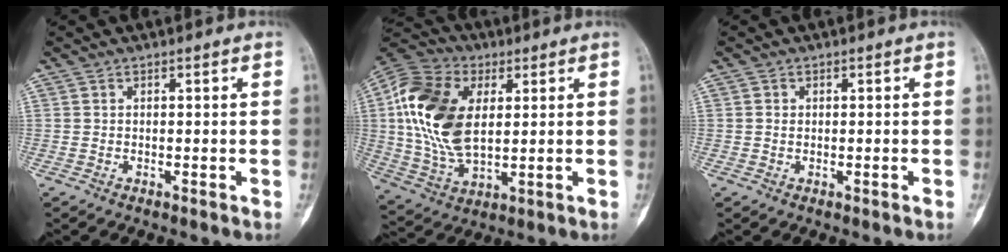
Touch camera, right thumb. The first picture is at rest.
{"total": 19.3, "force": [3.5, 11.7, 15.0], "torque": [-0.297, -0.003, 0.061]}
{"total": 0.7, "force": [0.0, 0.6, 0.3], "torque": [-0.006, 0.002, 0.001]}